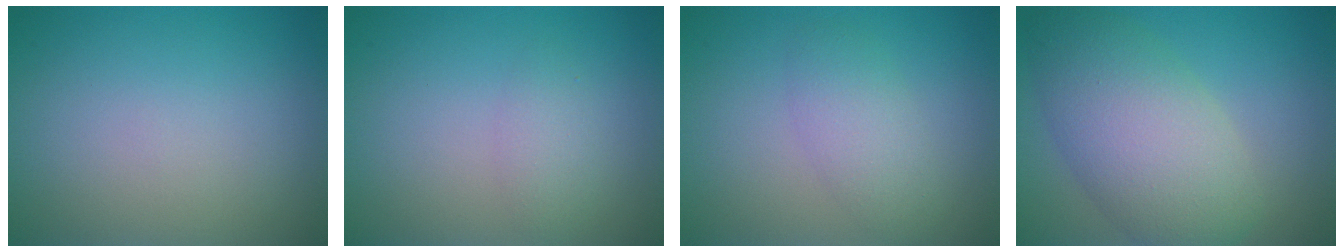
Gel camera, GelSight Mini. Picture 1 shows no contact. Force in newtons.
{"total": 1.6, "press": 1.6, "slide": 0.0}
{"total": 2.7, "press": 2.7, "slide": 0.3}
{"total": 8.0, "press": 8.0, "slide": 0.5}